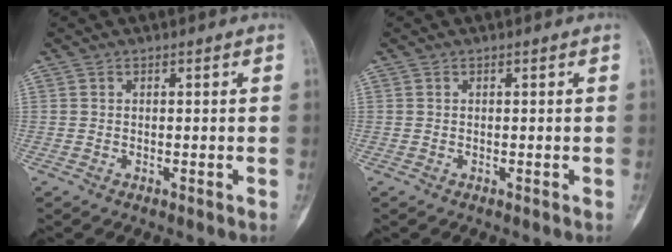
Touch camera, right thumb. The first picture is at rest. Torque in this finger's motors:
{"motor_torque": [0.09, -0.09, 0.00, 0.02, 0.00]}